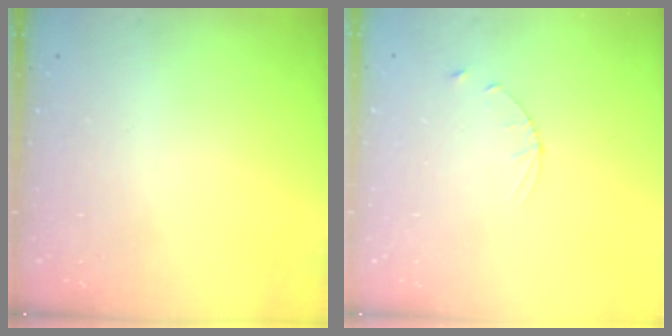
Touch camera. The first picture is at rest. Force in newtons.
{"total": 3.1, "press": 3.1, "slide": 0.3}